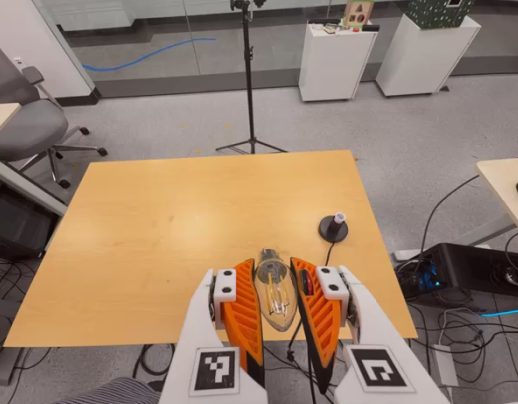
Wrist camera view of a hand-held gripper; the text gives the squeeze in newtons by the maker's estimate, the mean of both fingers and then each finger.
{"total": 22.2, "left": 23.9, "right": 20.6}